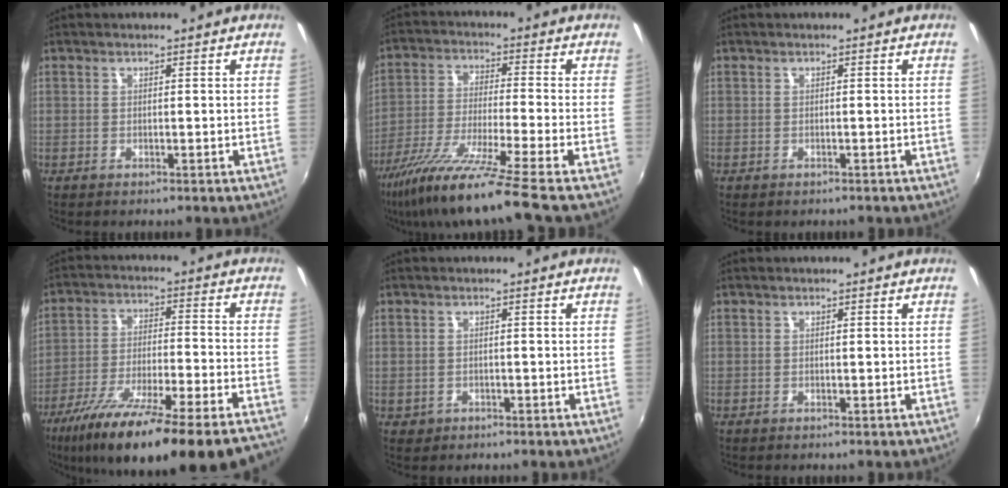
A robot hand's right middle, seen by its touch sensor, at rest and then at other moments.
{"total": 14.9, "force": [-11.7, -2.2, 9.0], "torque": [-0.177, -0.040, -0.210]}
{"total": 0.8, "force": [-0.7, 0.2, 0.3], "torque": [-0.010, -0.002, -0.007]}
{"total": 26.2, "force": [-21.2, 1.0, 15.3], "torque": [-0.261, -0.077, -0.325]}
{"total": 1.5, "force": [-0.5, 1.2, 0.6], "torque": [-0.014, -0.001, -0.004]}
{"total": 0.0}